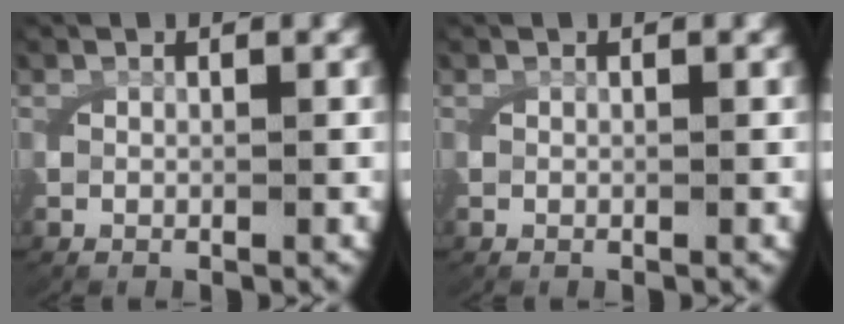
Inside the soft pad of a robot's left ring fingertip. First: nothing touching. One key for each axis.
{"total": 0.0}